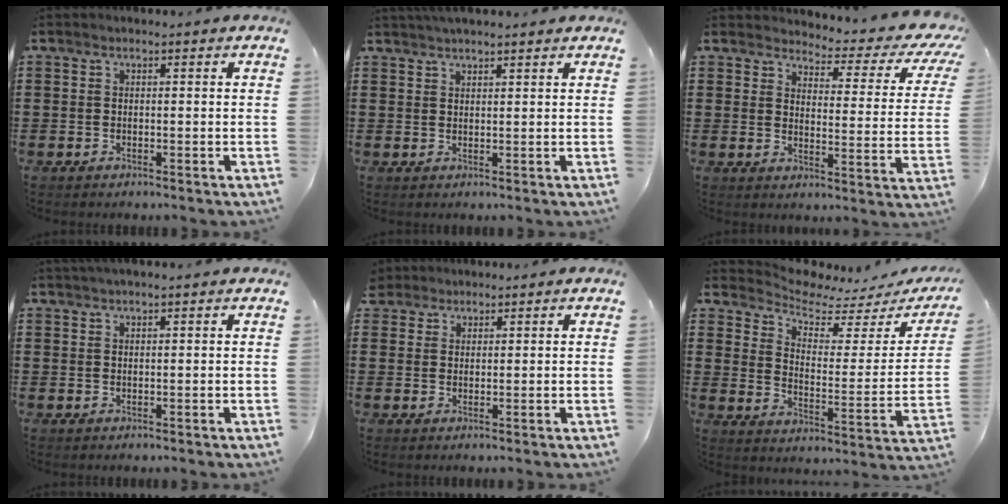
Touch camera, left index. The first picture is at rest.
{"total": 1.9, "force": [1.8, 0.1, 0.5], "torque": [-0.012, 0.002, 0.036]}
{"total": 3.9, "force": [3.2, 1.1, 1.8], "torque": [-0.041, -0.030, 0.045]}
{"total": 1.3, "force": [1.1, 0.0, 0.5], "torque": [-0.011, -0.001, 0.022]}
{"total": 2.3, "force": [1.9, 1.3, 0.0], "torque": [-0.008, 0.010, 0.037]}
{"total": 5.0, "force": [4.6, 1.1, 1.4], "torque": [-0.056, -0.038, 0.077]}